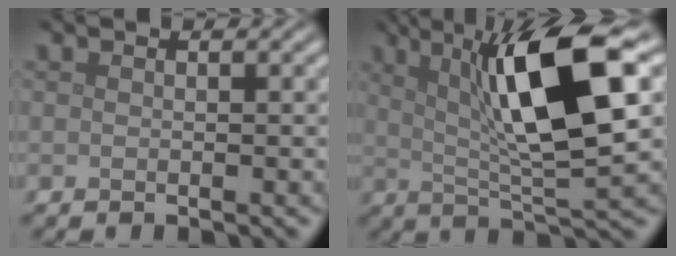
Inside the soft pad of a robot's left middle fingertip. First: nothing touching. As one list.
[{"total": 11.2, "force": [3.0, 2.5, 10.5], "torque": [-0.164, 0.006, 0.055]}]